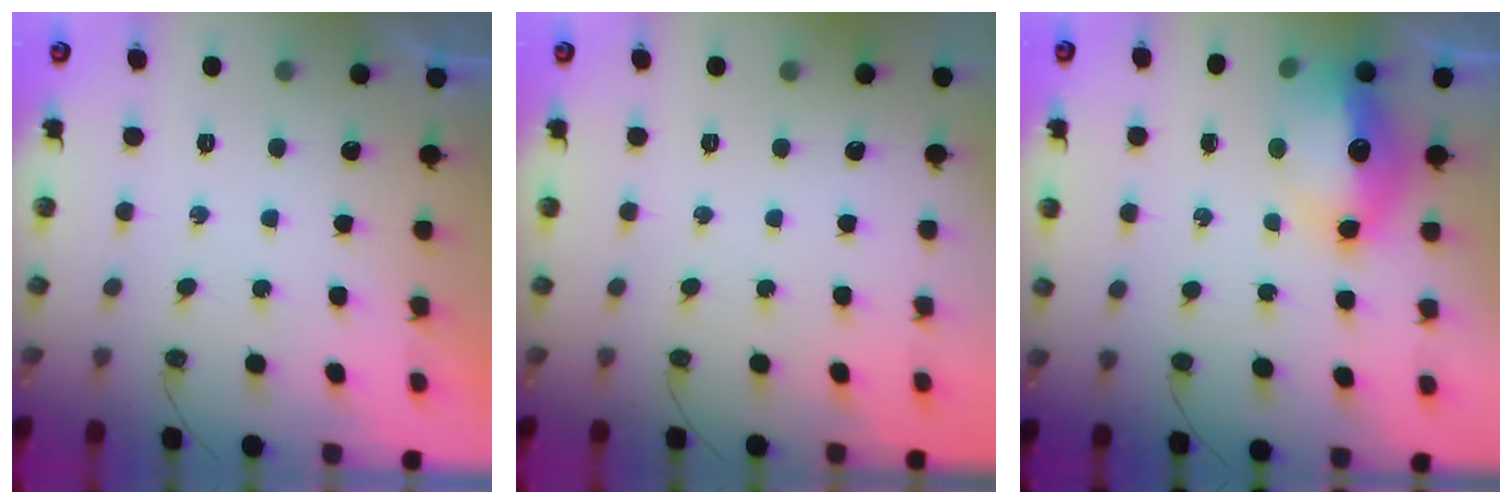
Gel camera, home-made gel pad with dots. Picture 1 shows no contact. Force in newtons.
{"total": 0.0}
{"total": 14.3, "press": 14.2, "slide": 1.3}